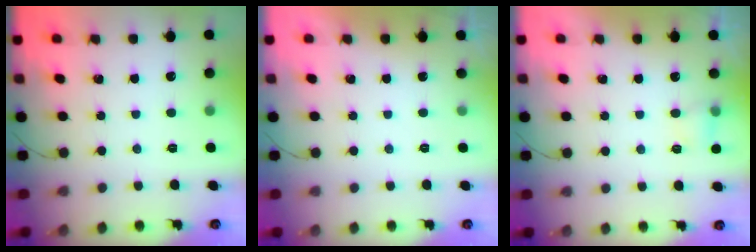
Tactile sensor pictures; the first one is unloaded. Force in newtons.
{"total": 0.0}
{"total": 4.1, "press": 3.9, "slide": 1.3}